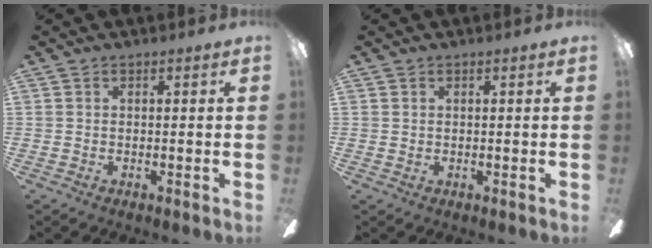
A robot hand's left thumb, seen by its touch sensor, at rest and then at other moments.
{"total": 0.6, "force": [0.3, 0.3, 0.3], "torque": [-0.007, 0.003, 0.006]}